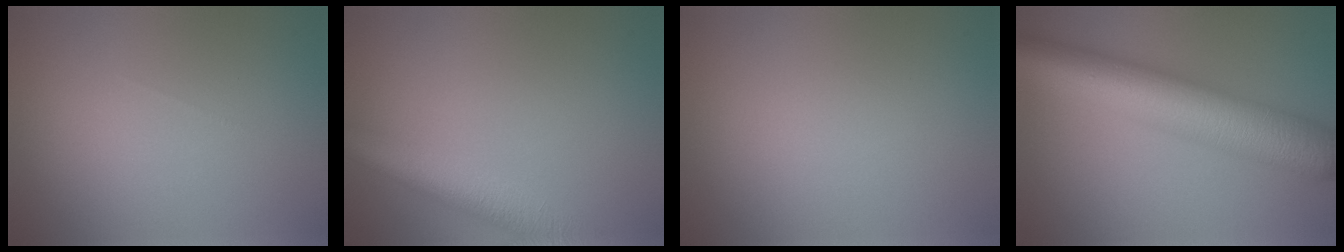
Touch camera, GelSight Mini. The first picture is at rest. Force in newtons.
{"total": 5.1, "press": 5.1, "slide": 0.3}
{"total": 0.0}
{"total": 11.1, "press": 11.1, "slide": 0.2}